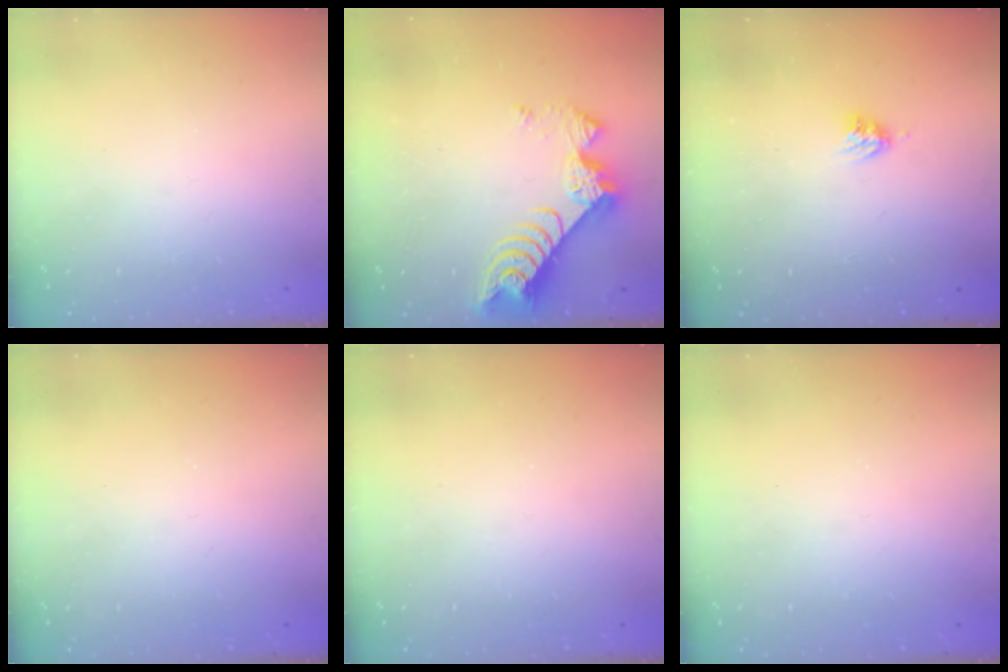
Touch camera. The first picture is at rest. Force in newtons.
{"total": 8.8, "press": 8.7, "slide": 0.9}
{"total": 3.8, "press": 3.8, "slide": 0.6}
{"total": 0.0}
{"total": 0.0}
{"total": 0.0}